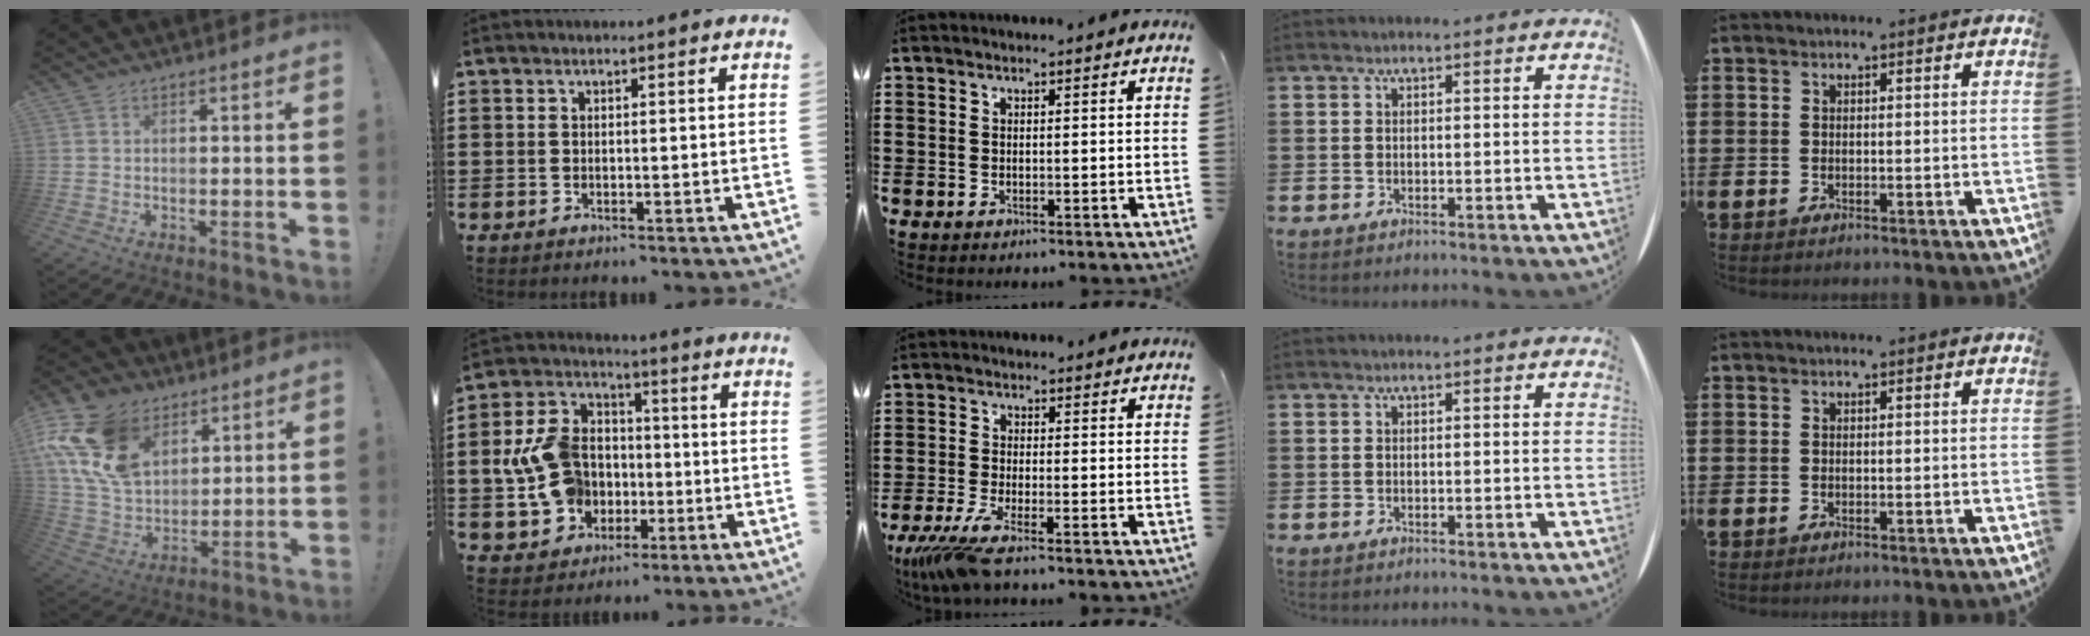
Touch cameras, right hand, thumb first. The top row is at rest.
{"thumb": {"total": 19.6, "force": [9.6, 13.3, 10.8], "torque": [-0.216, -0.047, 0.185]}, "index": {"total": 11.1, "force": [-1.0, 9.2, 6.1], "torque": [-0.171, 0.020, -0.015]}, "middle": {"total": 5.0, "force": [-3.4, 0.1, 3.7], "torque": [-0.097, -0.027, -0.067]}}